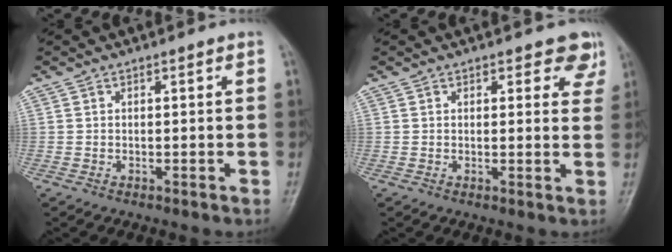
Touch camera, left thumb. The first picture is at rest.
{"total": 4.6, "force": [3.1, 2.5, 2.2], "torque": [0.012, -0.014, 0.027]}